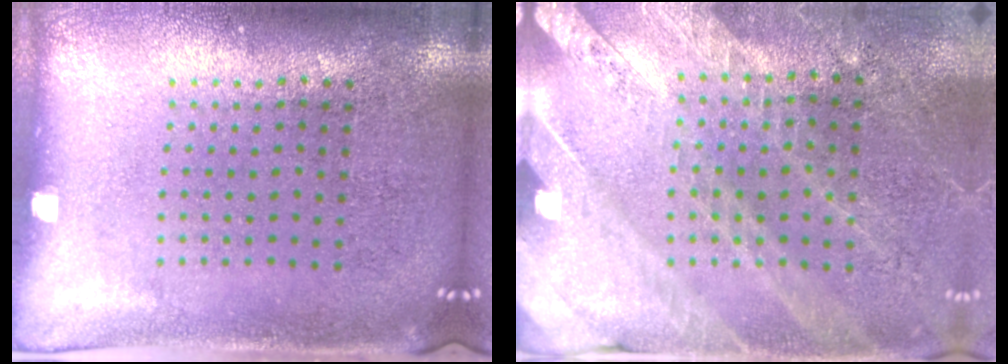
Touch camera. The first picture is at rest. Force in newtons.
{"total": 2.5, "press": 2.5, "slide": 0.4}